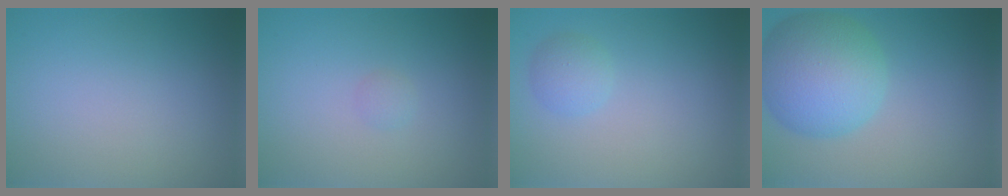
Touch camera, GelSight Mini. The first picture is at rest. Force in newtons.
{"total": 0.6, "press": 0.6, "slide": 0.0}
{"total": 1.7, "press": 1.7, "slide": 0.1}
{"total": 8.7, "press": 8.7, "slide": 0.2}